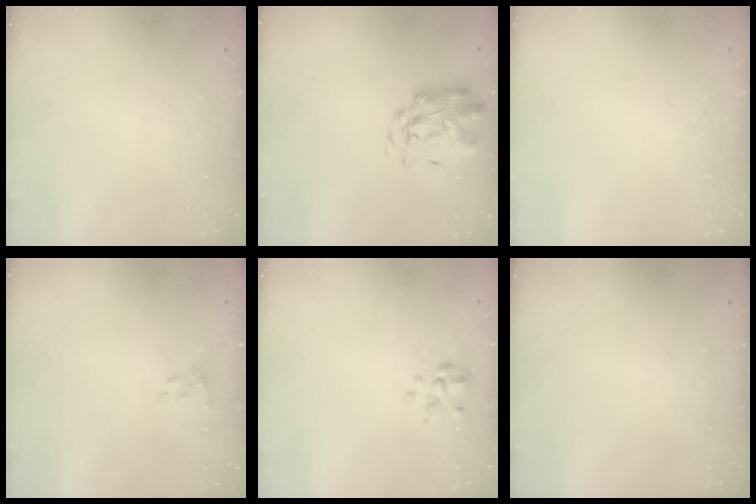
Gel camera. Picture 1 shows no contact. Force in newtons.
{"total": 2.9, "press": 2.8, "slide": 0.7}
{"total": 0.0}
{"total": 1.1, "press": 1.0, "slide": 0.5}
{"total": 2.2, "press": 2.1, "slide": 0.7}
{"total": 0.0}